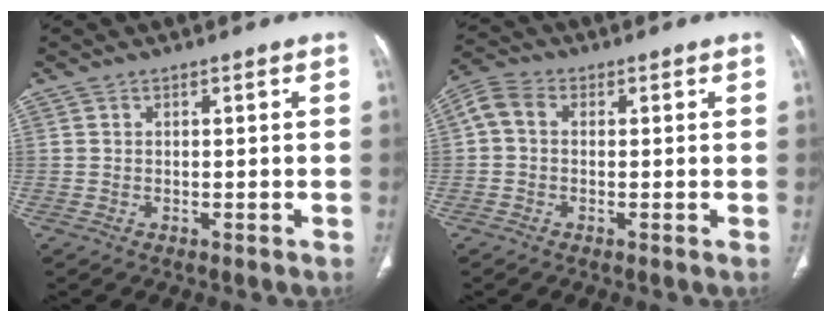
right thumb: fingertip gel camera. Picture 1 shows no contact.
{"total": 4.7, "force": [0.4, 3.4, 3.2], "torque": [-0.067, 0.013, -0.004]}